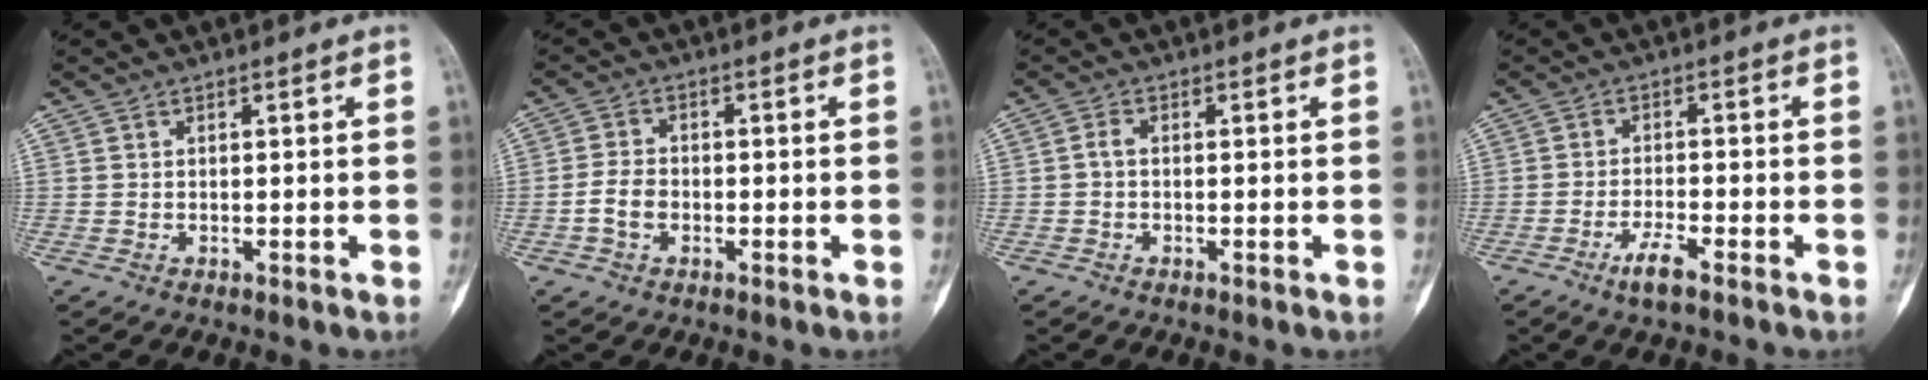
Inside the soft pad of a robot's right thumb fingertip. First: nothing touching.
{"total": 4.0, "force": [-1.3, 2.8, 2.5], "torque": [-0.049, 0.014, -0.027]}
{"total": 1.4, "force": [-0.3, 0.8, 1.1], "torque": [-0.019, 0.002, -0.010]}
{"total": 4.1, "force": [-2.7, 0.7, 3.0], "torque": [-0.062, 0.011, -0.053]}